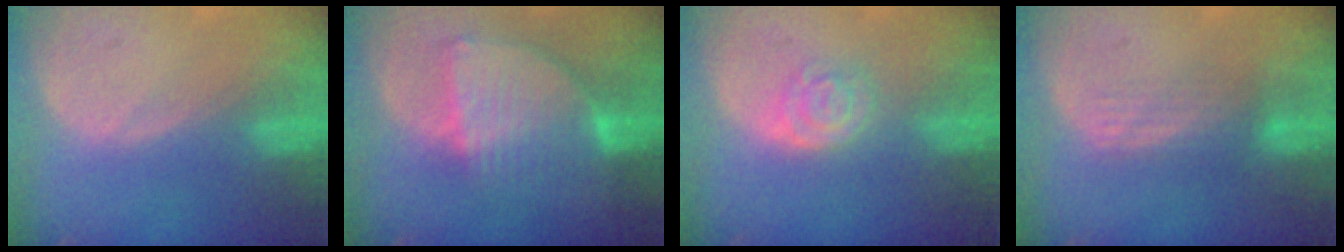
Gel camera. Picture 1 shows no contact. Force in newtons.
{"total": 8.0, "press": 7.1, "slide": 3.6}
{"total": 4.2, "press": 3.8, "slide": 2.0}
{"total": 3.5, "press": 3.1, "slide": 1.6}